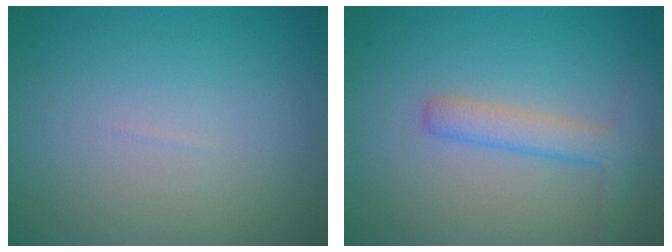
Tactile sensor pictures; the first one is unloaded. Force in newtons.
{"total": 2.7, "press": 2.7, "slide": 0.1}